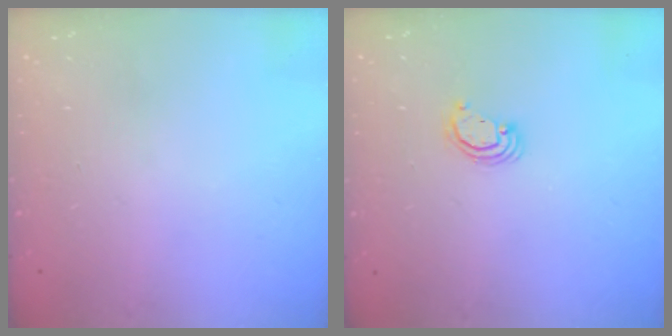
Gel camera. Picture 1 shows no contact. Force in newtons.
{"total": 2.7, "press": 2.7, "slide": 0.2}